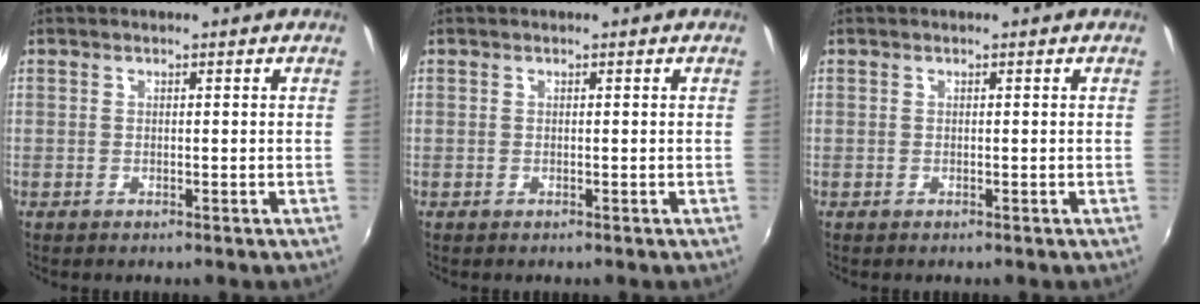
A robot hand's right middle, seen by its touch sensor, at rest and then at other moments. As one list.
[{"total": 0.0}, {"total": 0.0}]